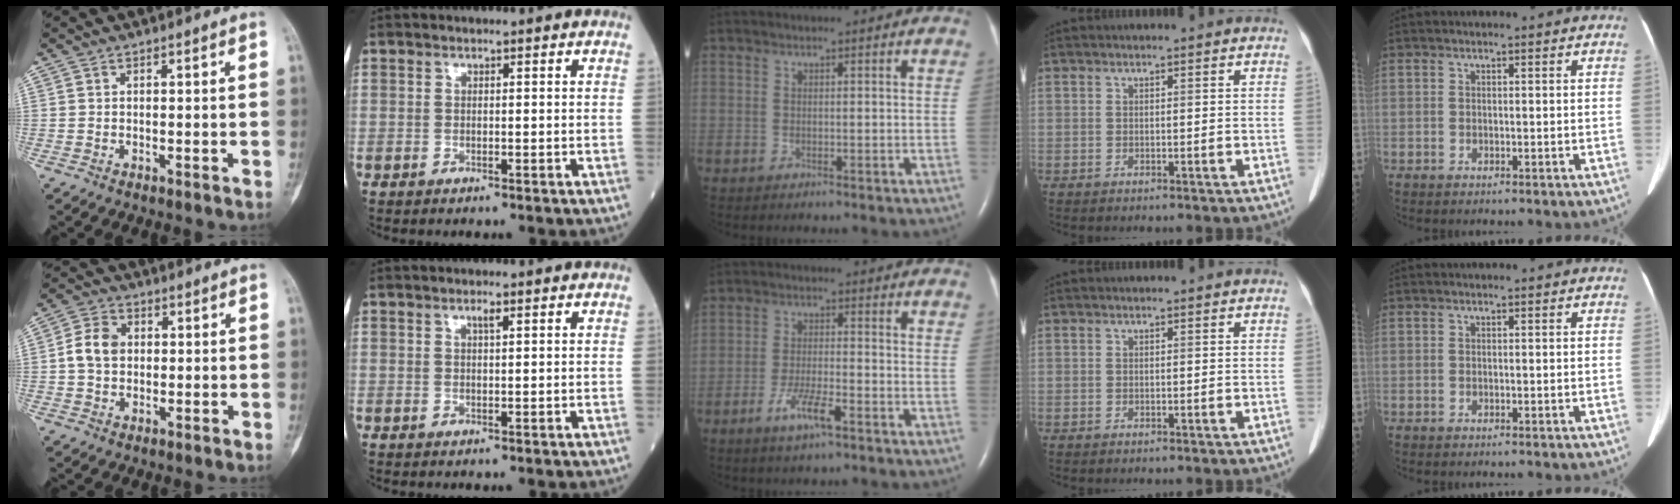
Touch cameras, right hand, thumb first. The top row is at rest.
{"thumb": {"total": 6.4, "force": [0.4, 5.0, 4.0], "torque": [-0.065, 0.012, 0.001]}, "index": {"total": 1.0, "force": [0.6, 0.1, 0.9], "torque": [-0.017, -0.002, 0.010]}, "middle": {"total": 5.4, "force": [-3.2, 0.8, 4.3], "torque": [-0.090, -0.005, -0.058]}}